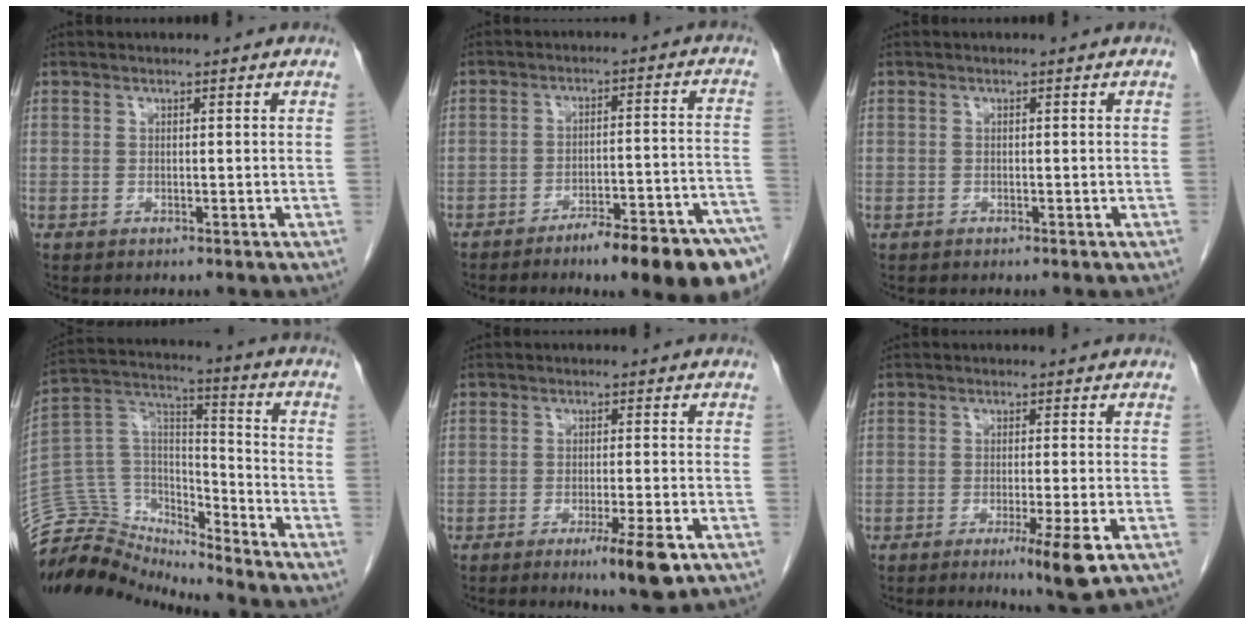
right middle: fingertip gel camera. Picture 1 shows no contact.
{"total": 14.8, "force": [-10.7, 0.7, 10.1], "torque": [-0.080, 0.022, -0.155]}
{"total": 0.0}
{"total": 15.6, "force": [-15.5, 2.0, 0.7], "torque": [-0.016, 0.068, -0.282]}
{"total": 6.3, "force": [-3.4, 0.0, 5.3], "torque": [-0.080, -0.015, -0.049]}
{"total": 6.1, "force": [-3.0, -0.6, 5.3], "torque": [-0.081, -0.020, -0.045]}